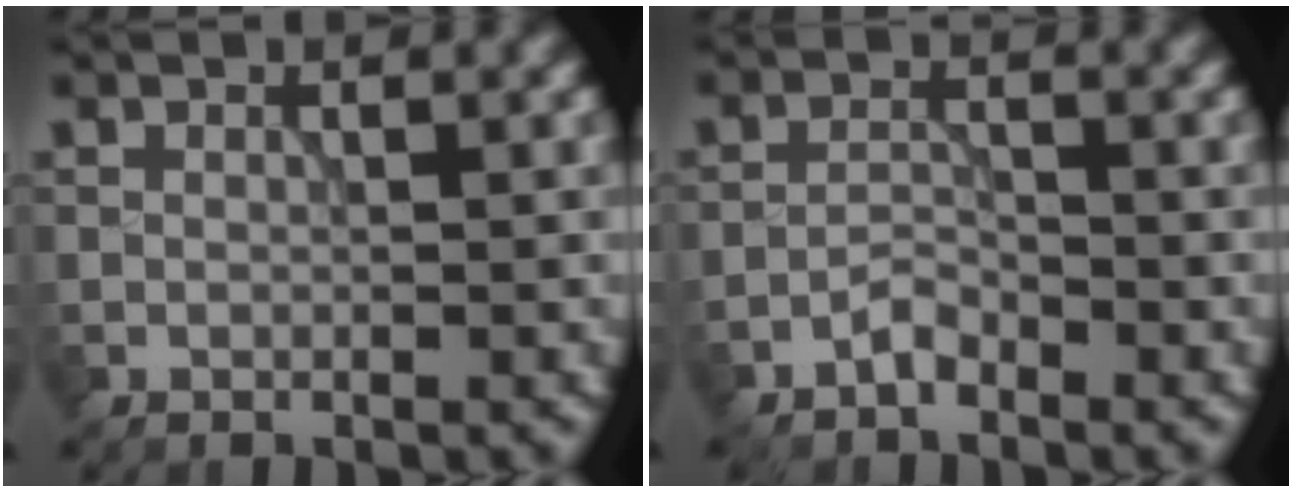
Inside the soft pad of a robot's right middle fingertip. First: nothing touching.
{"total": 1.5, "force": [-1.3, 0.4, 0.7], "torque": [-0.011, 0.006, -0.029]}